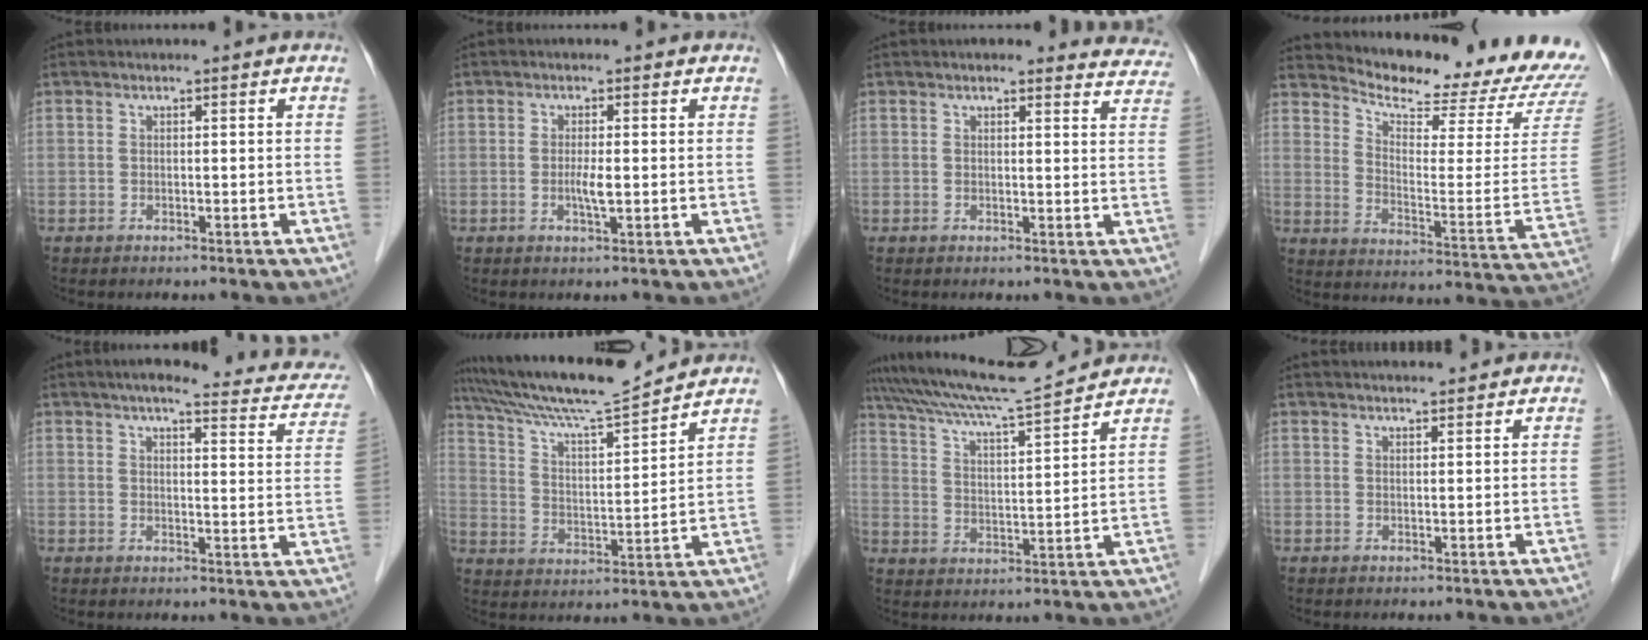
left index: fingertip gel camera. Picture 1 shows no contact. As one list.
[{"total": 2.1, "force": [-0.2, 0.2, 2.1], "torque": [-0.043, -0.003, -0.003]}, {"total": 9.0, "force": [8.6, 2.3, 1.7], "torque": [0.018, -0.009, 0.062]}, {"total": 21.1, "force": [20.4, 2.0, 5.2], "torque": [-0.088, -0.104, 0.255]}, {"total": 17.0, "force": [14.4, 3.2, 8.4], "torque": [-0.088, 0.002, 0.156]}, {"total": 14.3, "force": [13.3, -0.8, 5.0], "torque": [-0.100, 0.004, 0.225]}, {"total": 13.1, "force": [12.4, -1.5, 3.9], "torque": [-0.080, 0.002, 0.204]}, {"total": 5.3, "force": [5.1, 0.5, 1.6], "torque": [-0.021, 0.027, 0.065]}]